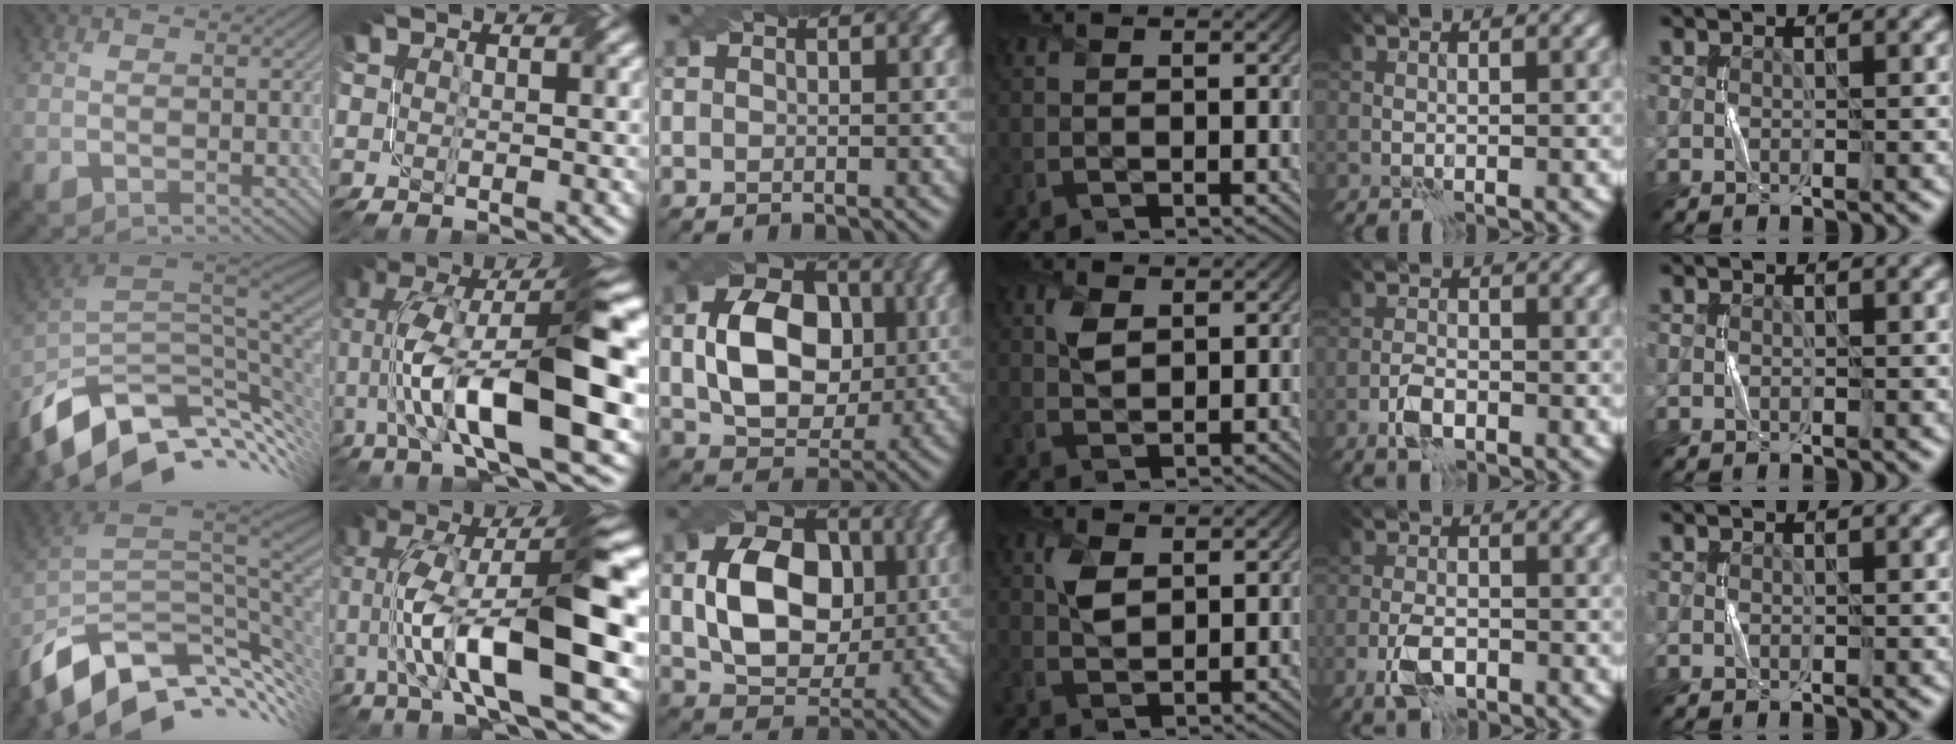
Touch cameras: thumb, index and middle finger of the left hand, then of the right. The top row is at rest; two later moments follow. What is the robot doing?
{"motion": "twist", "object": "screw"}